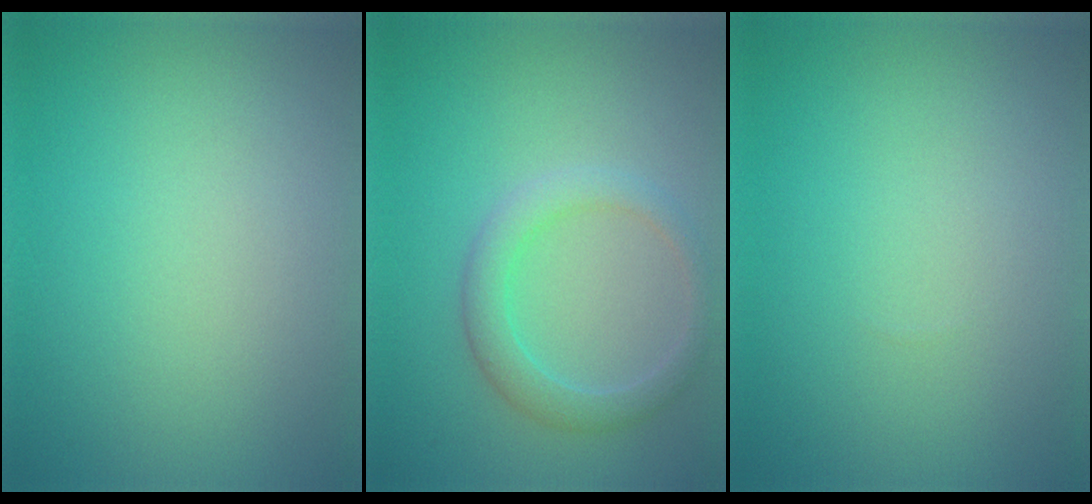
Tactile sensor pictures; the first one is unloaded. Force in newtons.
{"total": 2.8, "press": 2.8, "slide": 0.3}
{"total": 0.0}